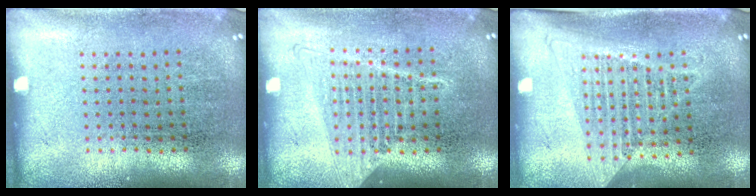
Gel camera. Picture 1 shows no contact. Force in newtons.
{"total": 1.2, "press": 1.1, "slide": 0.5}
{"total": 1.3, "press": 1.2, "slide": 0.5}